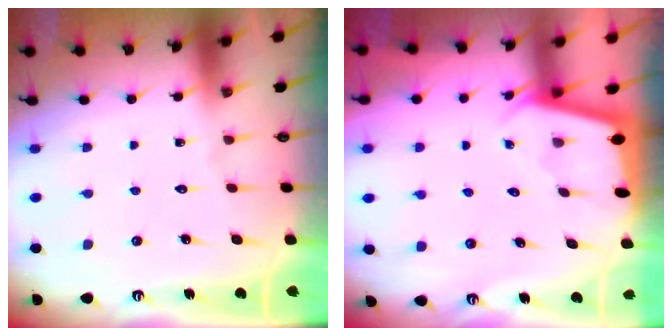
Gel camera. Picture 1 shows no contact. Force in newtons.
{"total": 2.3, "press": 2.3, "slide": 0.1}